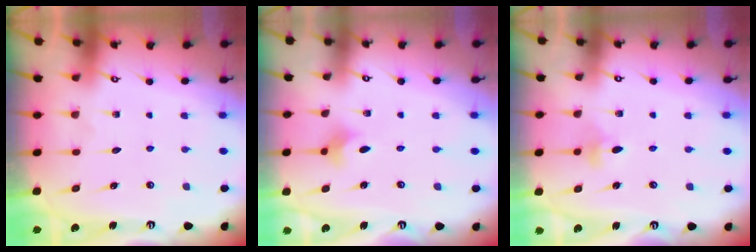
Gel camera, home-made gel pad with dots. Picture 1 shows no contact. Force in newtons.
{"total": 2.7, "press": 2.6, "slide": 0.7}
{"total": 4.4, "press": 4.3, "slide": 1.1}